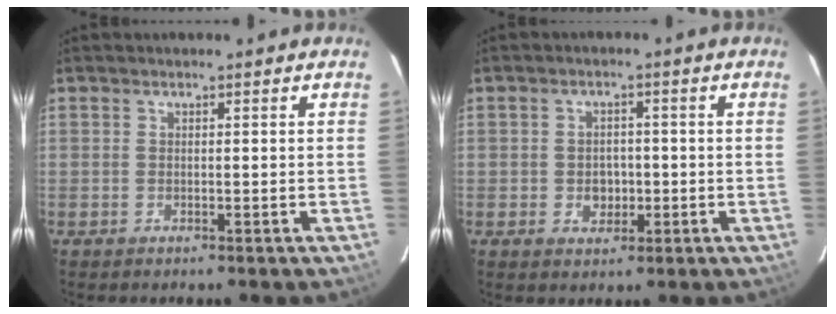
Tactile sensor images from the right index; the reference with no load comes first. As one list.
[{"total": 3.7, "force": [-0.7, 3.2, 1.8], "torque": [-0.034, 0.007, -0.005]}]